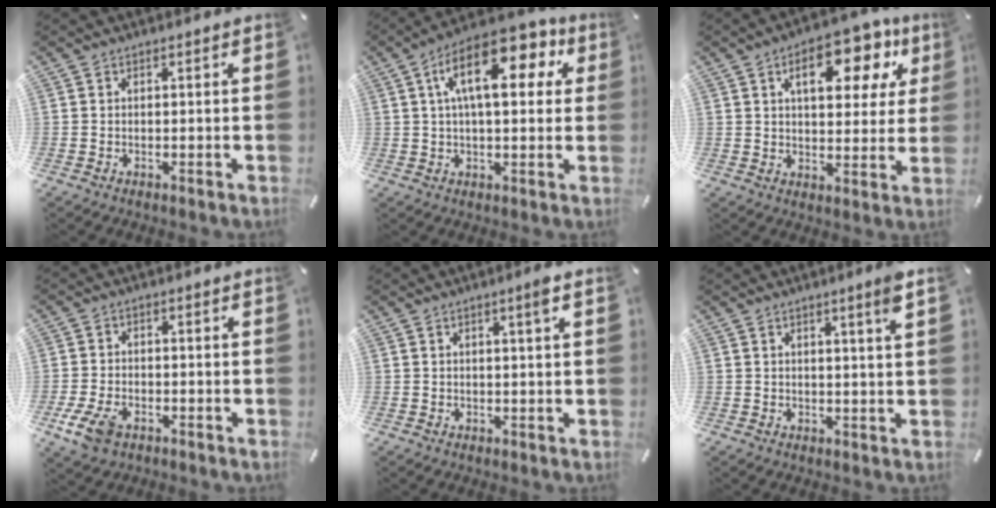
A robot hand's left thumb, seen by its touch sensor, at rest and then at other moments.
{"total": 16.5, "force": [5.9, 7.7, 13.3], "torque": [-0.217, -0.012, 0.094]}
{"total": 15.4, "force": [7.1, 8.1, 11.0], "torque": [-0.144, -0.023, 0.110]}
{"total": 6.4, "force": [-3.1, 3.9, 4.0], "torque": [-0.101, 0.005, -0.061]}
{"total": 2.7, "force": [1.2, 0.1, 2.5], "torque": [-0.041, -0.003, 0.016]}
{"total": 4.0, "force": [2.0, -0.1, 3.5], "torque": [-0.060, -0.006, 0.030]}